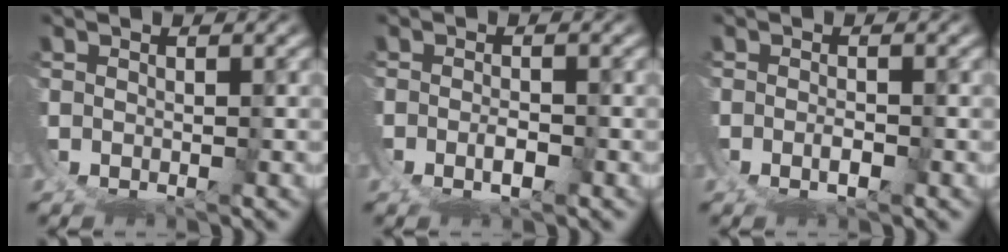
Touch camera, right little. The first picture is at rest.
{"total": 1.8, "force": [-0.9, -0.3, 1.6], "torque": [-0.022, -0.003, -0.015]}
{"total": 1.4, "force": [-0.7, -0.3, 1.2], "torque": [-0.018, -0.001, -0.012]}